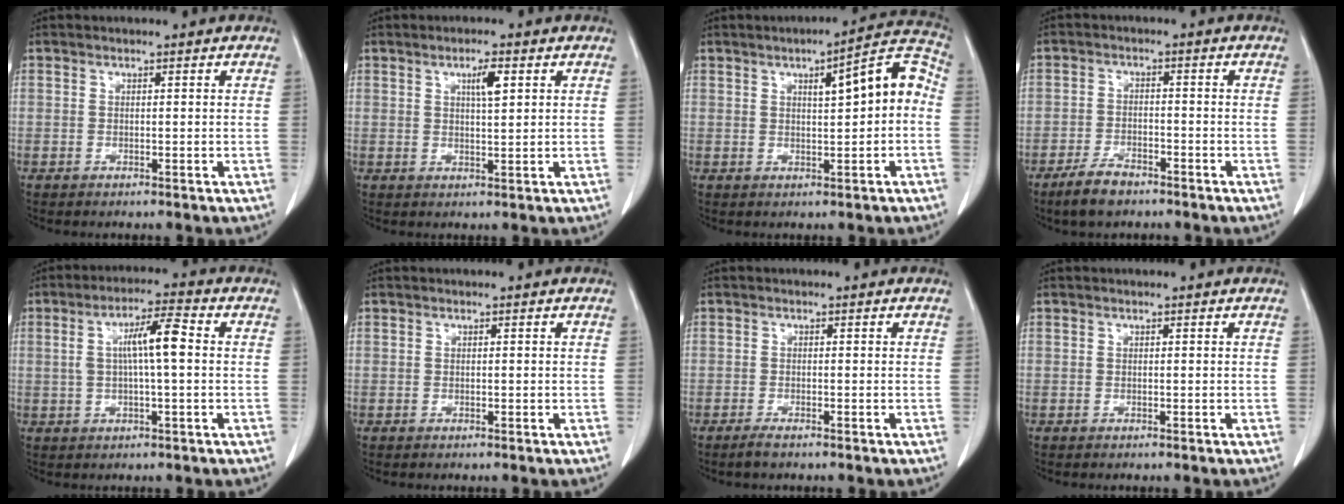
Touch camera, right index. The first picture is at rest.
{"total": 3.4, "force": [1.4, 0.5, 3.0], "torque": [-0.051, 0.000, 0.022]}
{"total": 8.6, "force": [0.7, 1.7, 8.4], "torque": [-0.108, 0.031, 0.006]}
{"total": 4.9, "force": [-3.8, 1.8, 2.5], "torque": [-0.055, -0.002, -0.065]}
{"total": 7.3, "force": [0.8, 0.9, 7.2], "torque": [-0.131, 0.018, 0.013]}
{"total": 0.0}
{"total": 1.5, "force": [-1.2, 0.2, 0.9], "torque": [-0.023, -0.004, -0.022]}
{"total": 0.0}